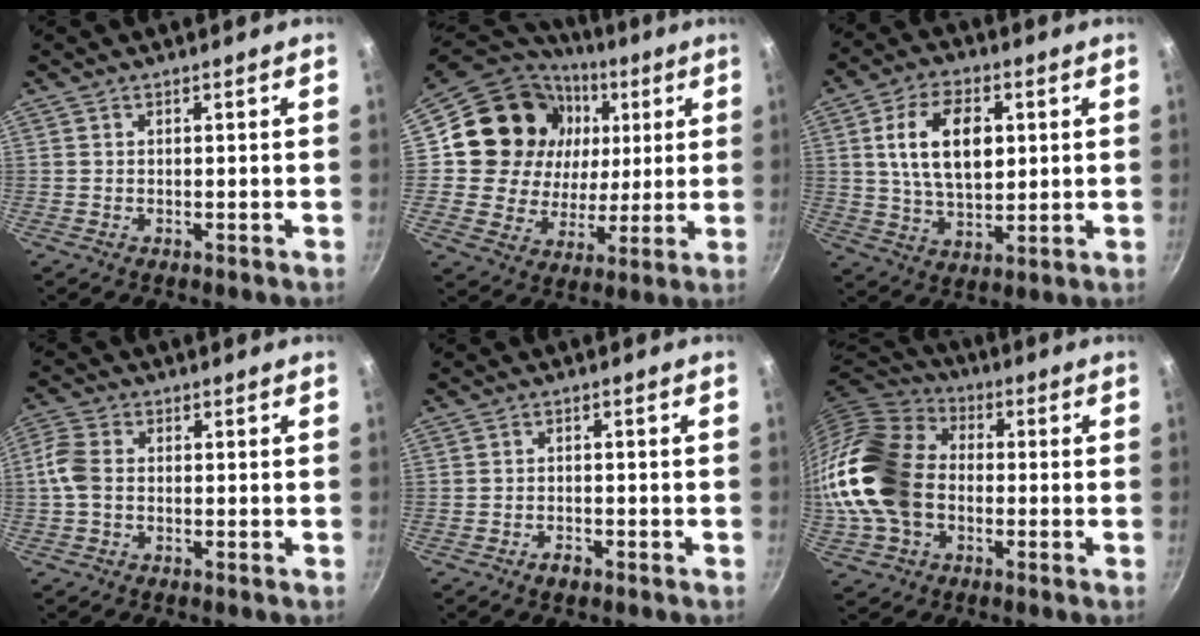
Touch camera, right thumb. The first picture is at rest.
{"total": 22.1, "force": [5.8, 18.9, 9.8], "torque": [-0.163, 0.005, 0.102]}
{"total": 13.8, "force": [2.9, 8.3, 10.7], "torque": [-0.165, -0.003, 0.051]}
{"total": 5.1, "force": [-0.4, 3.6, 3.5], "torque": [-0.083, 0.012, -0.021]}
{"total": 2.2, "force": [-1.5, 1.2, 1.1], "torque": [-0.017, 0.014, -0.024]}
{"total": 22.0, "force": [-2.3, 16.2, 14.7], "torque": [-0.304, 0.043, -0.050]}